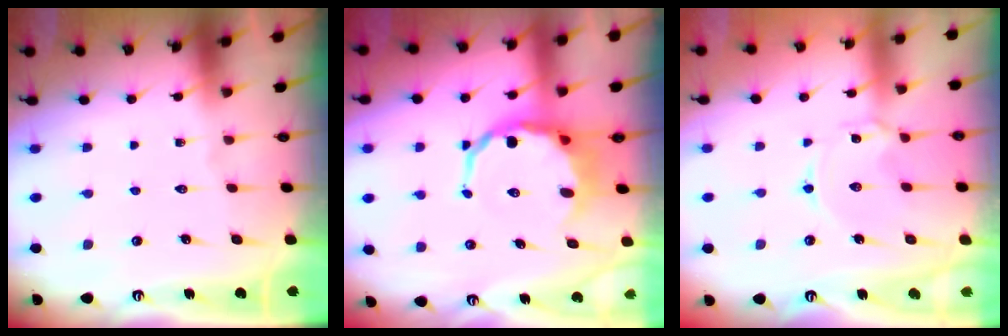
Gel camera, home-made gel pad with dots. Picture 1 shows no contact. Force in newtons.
{"total": 7.9, "press": 7.6, "slide": 2.4}
{"total": 2.3, "press": 2.3, "slide": 0.4}